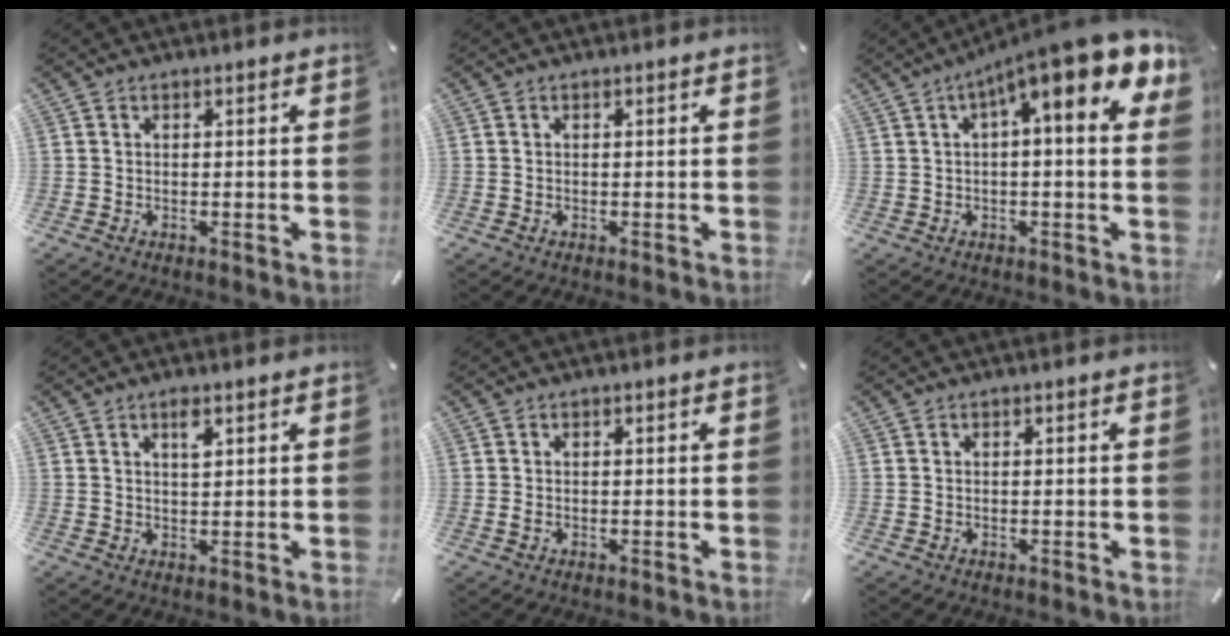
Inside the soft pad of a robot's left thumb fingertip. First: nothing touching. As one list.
[{"total": 0.0}, {"total": 13.5, "force": [6.5, 2.5, 11.5], "torque": [-0.166, -0.052, 0.101]}, {"total": 4.4, "force": [2.1, 1.9, 3.3], "torque": [-0.048, -0.005, 0.031]}, {"total": 0.7, "force": [-0.1, 0.4, 0.5], "torque": [-0.010, 0.000, -0.002]}, {"total": 0.0}]